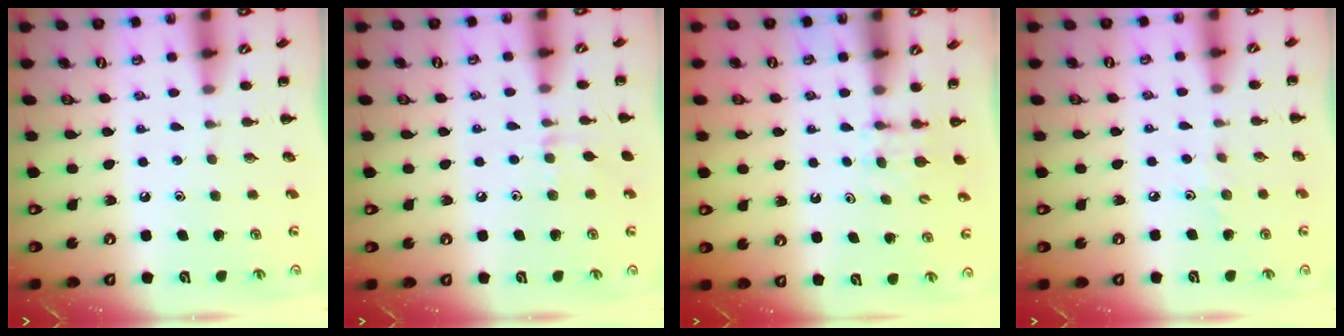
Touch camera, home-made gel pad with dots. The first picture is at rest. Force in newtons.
{"total": 6.3, "press": 6.0, "slide": 1.8}
{"total": 3.7, "press": 3.3, "slide": 1.5}
{"total": 3.5, "press": 3.3, "slide": 1.3}